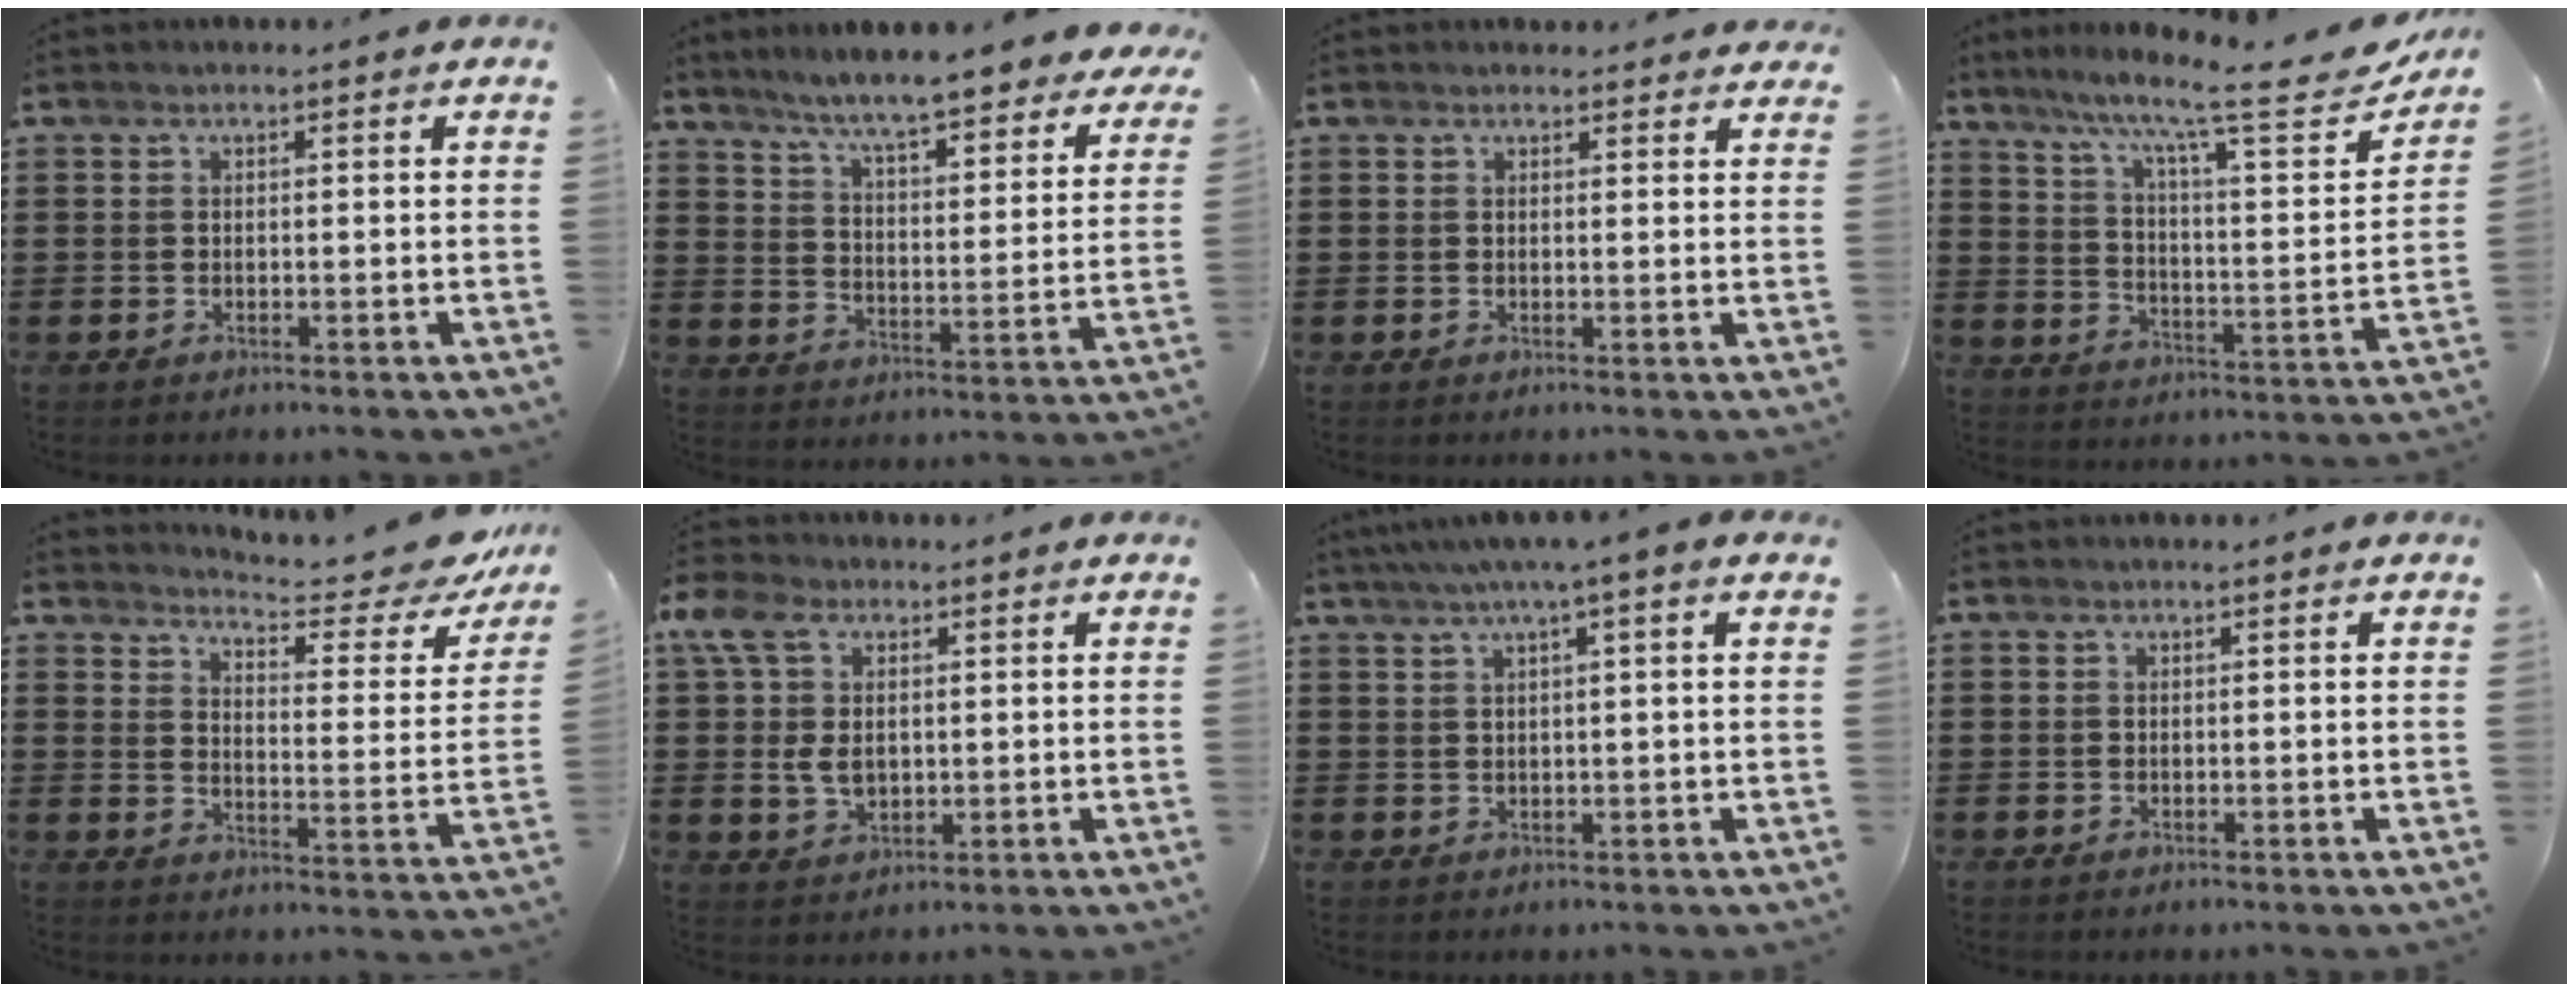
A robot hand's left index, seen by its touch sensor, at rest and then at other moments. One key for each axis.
{"total": 6.9, "fx": 6.3, "fy": -0.7, "fz": 2.7, "tx": -0.080, "ty": -0.049, "tz": 0.103}
{"total": 1.5, "fx": 1.4, "fy": 0.5, "fz": 0.2, "tx": -0.007, "ty": 0.004, "tz": 0.028}
{"total": 10.9, "fx": 8.6, "fy": 1.0, "fz": 6.7, "tx": -0.137, "ty": -0.058, "tz": 0.133}
{"total": 6.0, "fx": 5.5, "fy": 0.2, "fz": 2.4, "tx": -0.049, "ty": -0.050, "tz": 0.088}
{"total": 7.3, "fx": 1.5, "fy": 5.1, "fz": 5.0, "tx": -0.131, "ty": 0.012, "tz": 0.022}
{"total": 3.3, "fx": 1.6, "fy": -0.4, "fz": 2.8, "tx": -0.057, "ty": 0.001, "tz": 0.026}
{"total": 0.0}